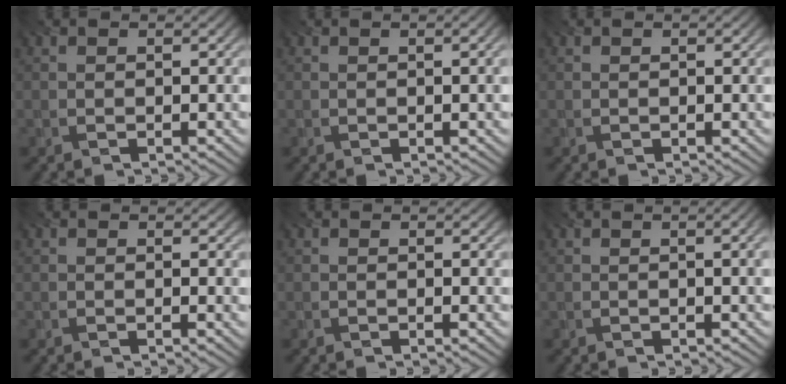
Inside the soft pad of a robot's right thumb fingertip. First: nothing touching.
{"total": 1.4, "force": [0.2, 0.0, 1.4], "torque": [-0.017, 0.003, 0.002]}
{"total": 0.0}
{"total": 1.0, "force": [0.5, 0.4, 0.7], "torque": [-0.011, -0.002, 0.007]}
{"total": 0.6, "force": [0.4, 0.3, 0.5], "torque": [-0.008, -0.002, 0.005]}
{"total": 2.2, "force": [0.4, 0.2, 2.2], "torque": [-0.026, 0.005, 0.006]}